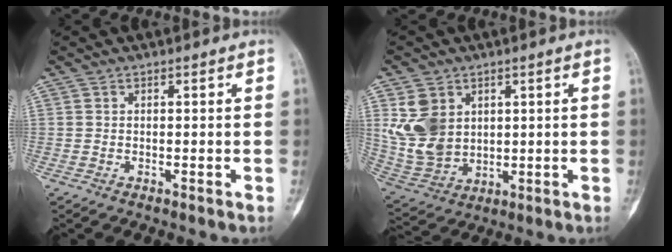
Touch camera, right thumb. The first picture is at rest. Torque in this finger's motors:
{"motor_torque": [-0.37, 0.99, 0.69, 0.68, 0.17]}